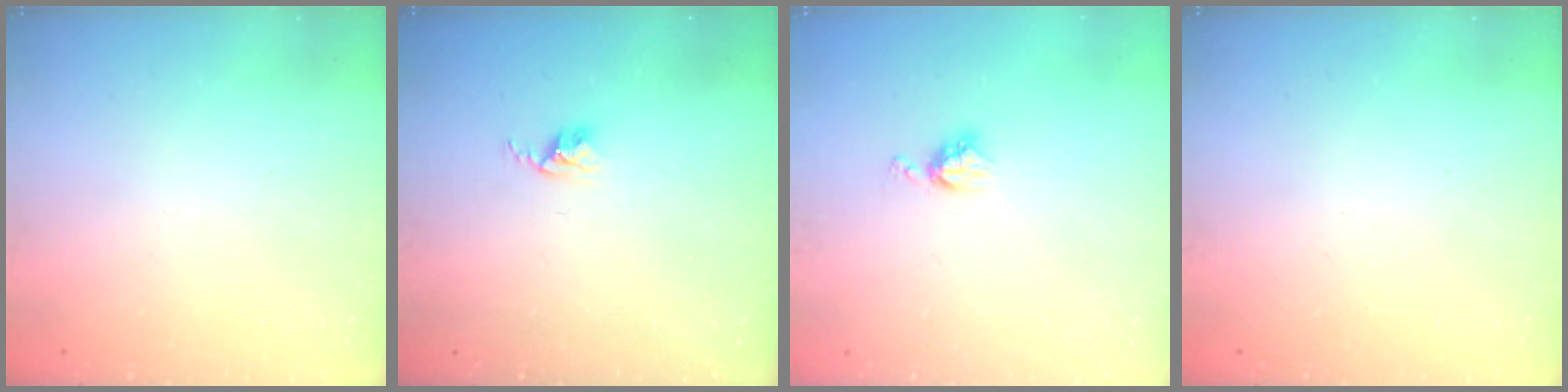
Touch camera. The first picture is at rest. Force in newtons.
{"total": 2.6, "press": 2.6, "slide": 0.4}
{"total": 4.6, "press": 4.6, "slide": 0.4}
{"total": 0.0}